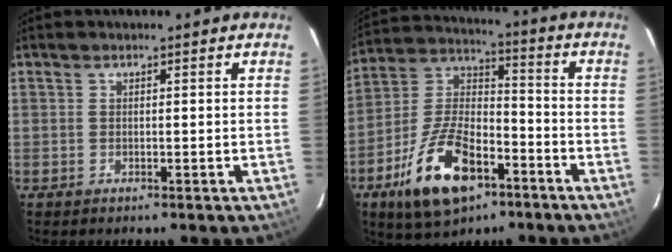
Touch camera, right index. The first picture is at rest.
{"total": 18.0, "force": [-9.2, 8.7, 12.8], "torque": [-0.261, 0.001, -0.158]}